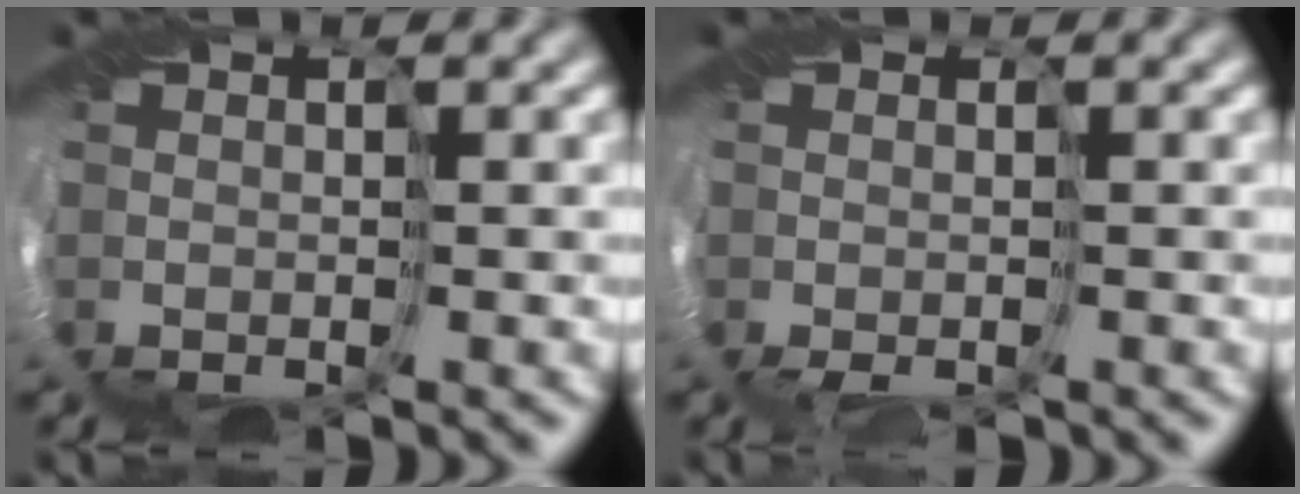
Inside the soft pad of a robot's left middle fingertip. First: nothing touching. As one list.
[{"total": 2.5, "force": [-2.4, -0.4, -0.6], "torque": [-0.006, -0.025, -0.019]}]